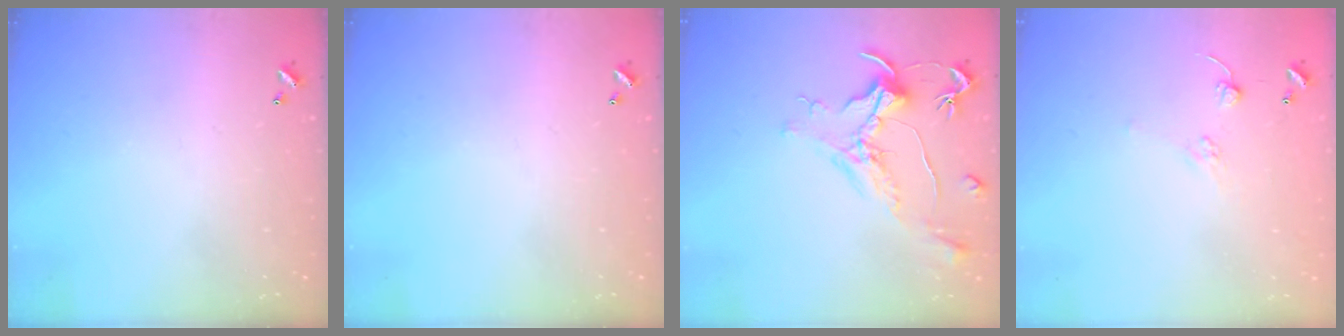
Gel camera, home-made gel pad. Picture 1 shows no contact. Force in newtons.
{"total": 0.0}
{"total": 1.5, "press": 1.2, "slide": 1.0}
{"total": 6.5, "press": 6.4, "slide": 0.6}